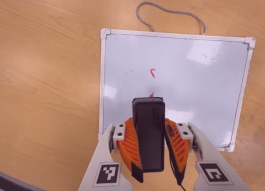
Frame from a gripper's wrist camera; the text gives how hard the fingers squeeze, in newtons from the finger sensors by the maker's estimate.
{"total": 9.3, "left": 7.7, "right": 11.0}